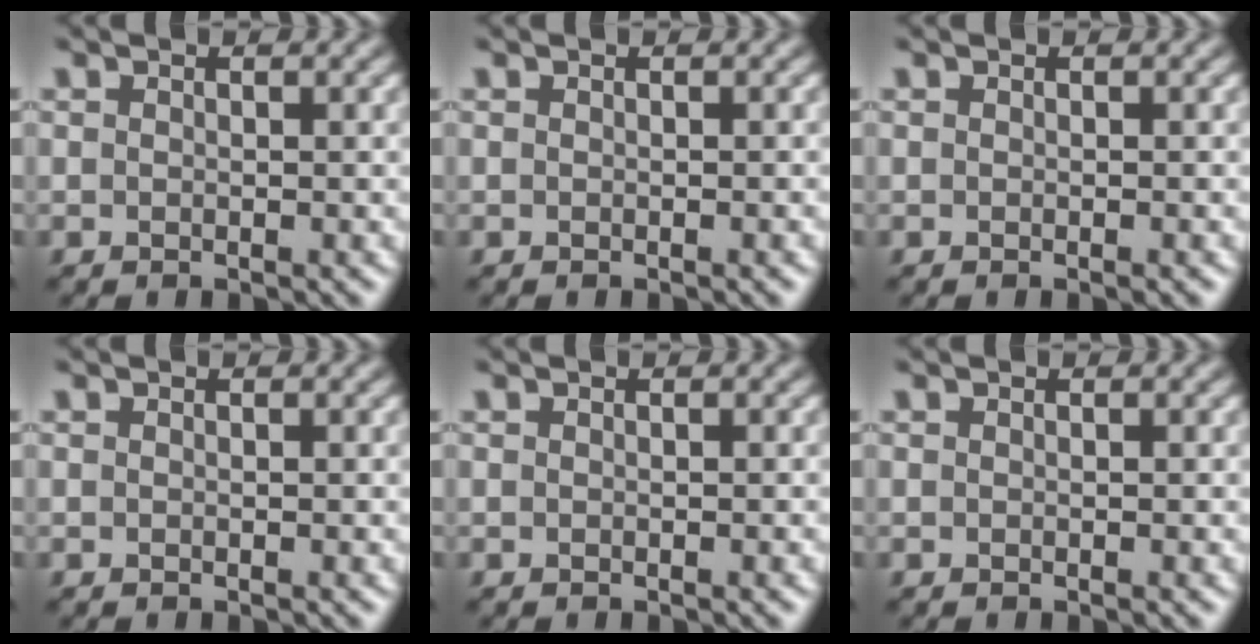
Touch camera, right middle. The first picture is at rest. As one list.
[{"total": 0.0}, {"total": 0.0}, {"total": 0.0}, {"total": 0.0}, {"total": 0.0}]